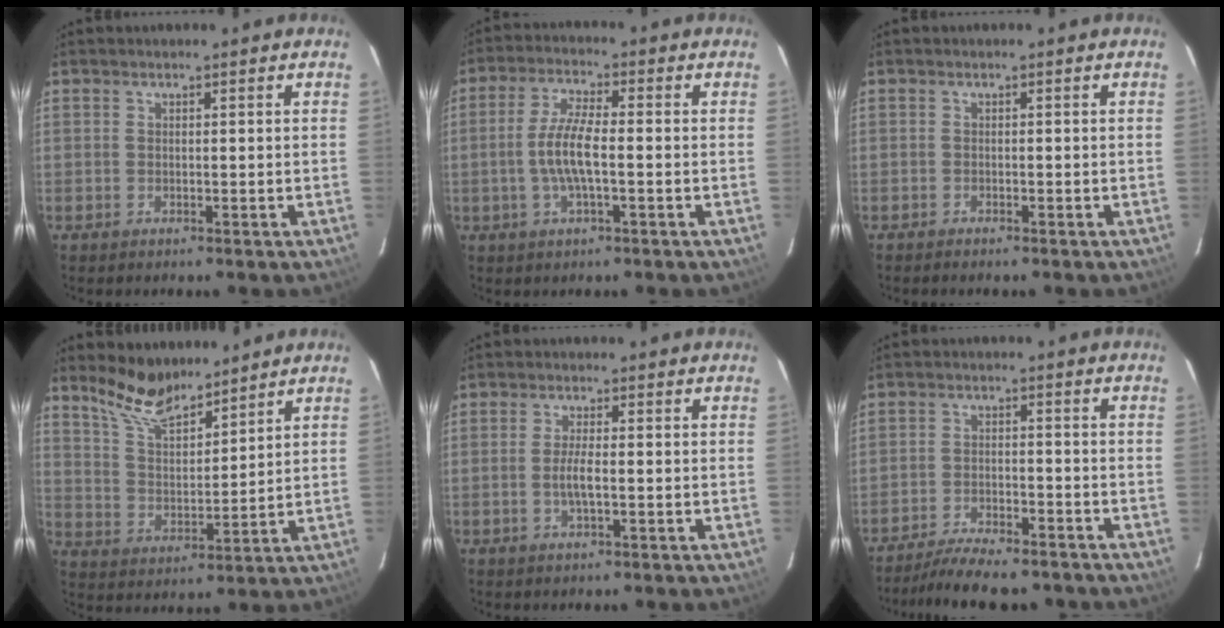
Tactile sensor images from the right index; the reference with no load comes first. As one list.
[{"total": 7.1, "force": [-1.3, 1.6, 6.8], "torque": [-0.137, 0.002, -0.027]}, {"total": 1.2, "force": [-1.1, 0.3, 0.4], "torque": [-0.018, -0.002, -0.019]}, {"total": 9.8, "force": [8.3, 3.1, 4.2], "torque": [-0.079, 0.002, 0.161]}, {"total": 3.2, "force": [-0.8, 0.6, 3.1], "torque": [-0.059, -0.004, -0.013]}, {"total": 13.3, "force": [-11.5, 3.5, 5.8], "torque": [-0.122, -0.007, -0.171]}]